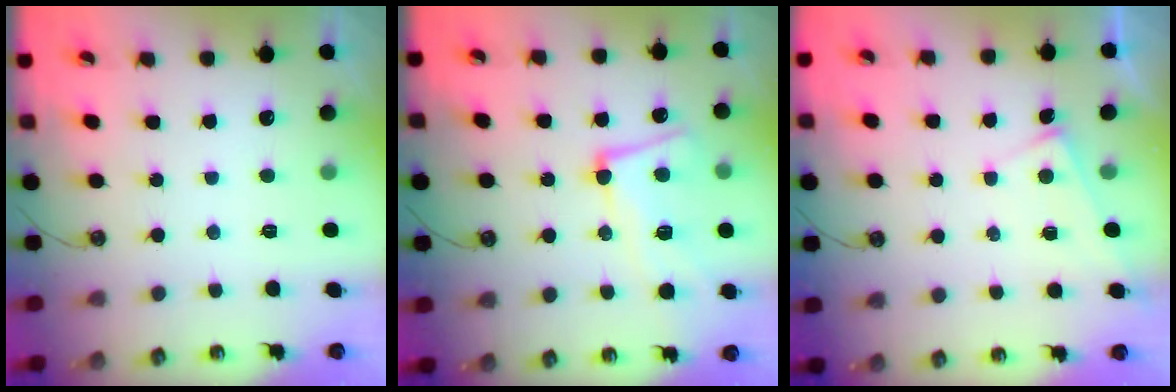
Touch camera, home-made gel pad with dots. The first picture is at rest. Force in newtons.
{"total": 8.0, "press": 7.6, "slide": 2.3}
{"total": 2.9, "press": 2.9, "slide": 0.3}